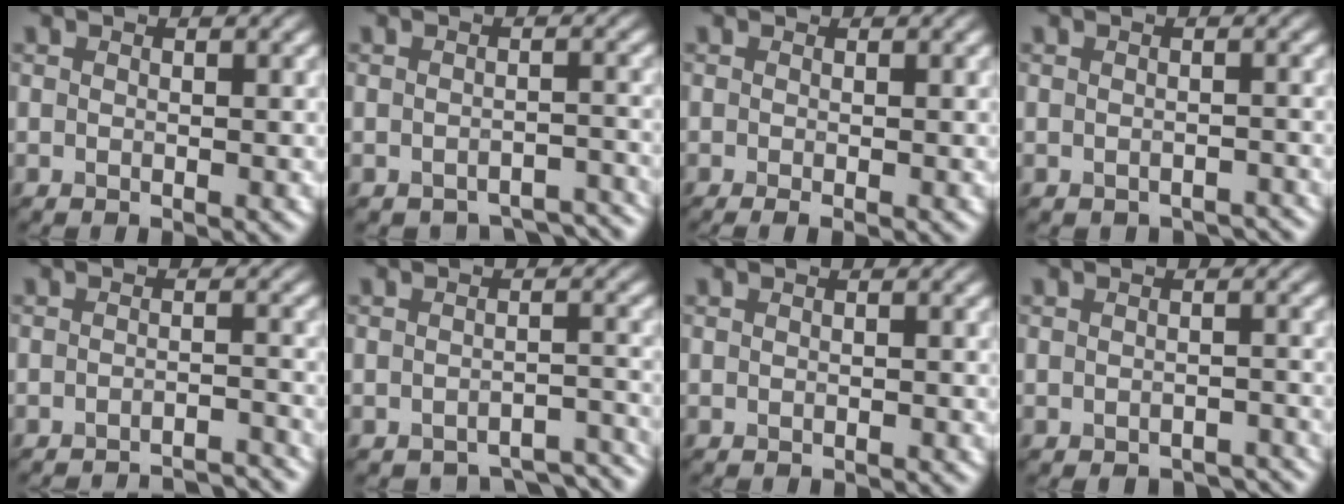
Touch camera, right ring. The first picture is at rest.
{"total": 4.6, "force": [-4.6, -0.5, -0.1], "torque": [-0.031, -0.005, -0.028]}
{"total": 1.3, "force": [-0.7, 0.4, 1.1], "torque": [-0.028, 0.001, -0.002]}
{"total": 2.9, "force": [-2.8, -0.7, -0.5], "torque": [-0.026, -0.011, -0.013]}
{"total": 5.2, "force": [-5.1, -0.8, 0.0], "torque": [-0.021, 0.003, -0.039]}
{"total": 5.0, "force": [-5.0, -0.4, 0.3], "torque": [-0.036, -0.006, -0.034]}
{"total": 1.1, "force": [-0.9, -0.5, -0.6], "torque": [-0.003, -0.009, -0.004]}
{"total": 3.4, "force": [-3.4, -0.6, -0.3], "torque": [-0.025, -0.003, -0.016]}